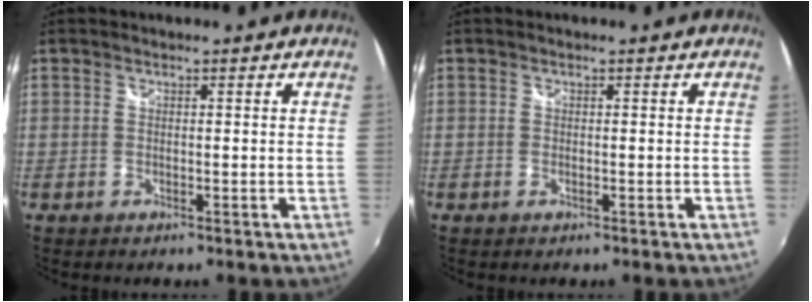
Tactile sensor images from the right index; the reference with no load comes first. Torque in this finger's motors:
{"motor_torque": [-0.45, 0.38, -0.02, -0.01]}